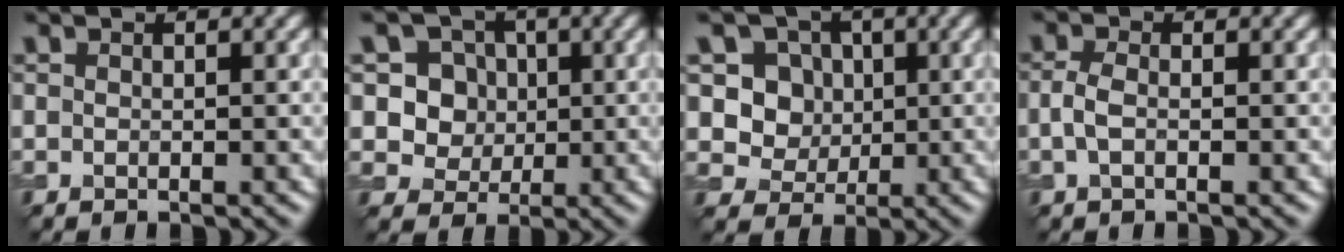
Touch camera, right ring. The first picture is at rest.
{"total": 5.8, "force": [1.4, 5.2, 2.2], "torque": [-0.032, 0.008, 0.021]}
{"total": 5.1, "force": [1.3, 4.6, 2.0], "torque": [-0.040, -0.006, 0.028]}
{"total": 1.8, "force": [-0.3, 0.9, 1.5], "torque": [-0.037, 0.002, -0.011]}